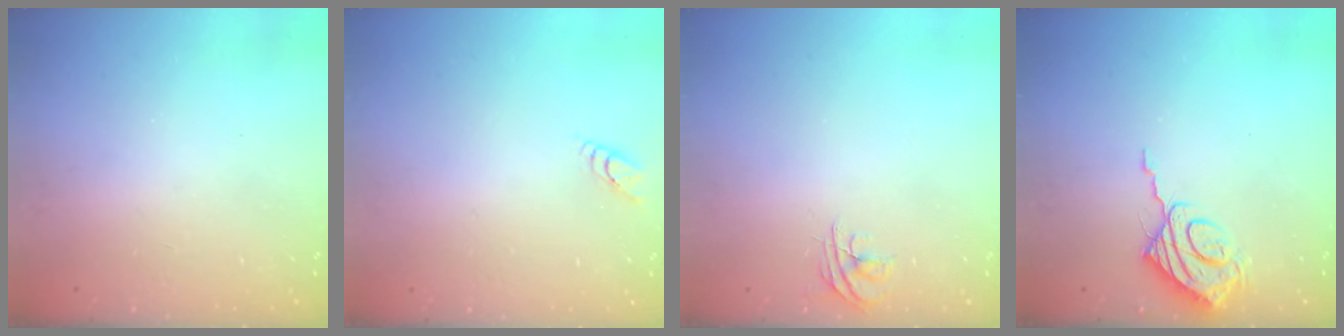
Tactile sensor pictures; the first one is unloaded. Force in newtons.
{"total": 2.6, "press": 2.6, "slide": 0.3}
{"total": 4.7, "press": 4.7, "slide": 0.3}
{"total": 9.5, "press": 9.5, "slide": 0.3}